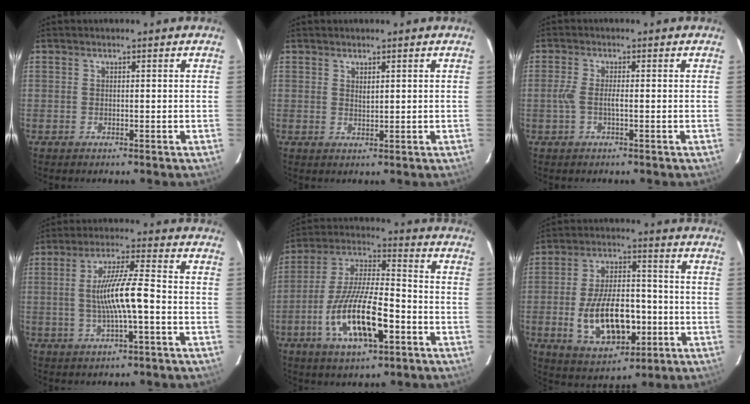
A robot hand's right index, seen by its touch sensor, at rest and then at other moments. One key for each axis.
{"total": 1.3, "fx": 0.7, "fy": 0.5, "fz": 1.0, "tx": -0.015, "ty": 0.001, "tz": 0.013}
{"total": 3.1, "fx": -0.7, "fy": 0.5, "fz": 2.9, "tx": -0.060, "ty": 0.001, "tz": -0.014}
{"total": 9.3, "fx": -1.6, "fy": 0.6, "fz": 9.1, "tx": -0.172, "ty": 0.002, "tz": -0.024}
{"total": 16.6, "fx": -6.4, "fy": 5.3, "fz": 14.3, "tx": -0.290, "ty": -0.009, "tz": -0.115}
{"total": 15.5, "fx": -3.9, "fy": 8.2, "fz": 12.5, "tx": -0.243, "ty": 0.004, "tz": -0.042}